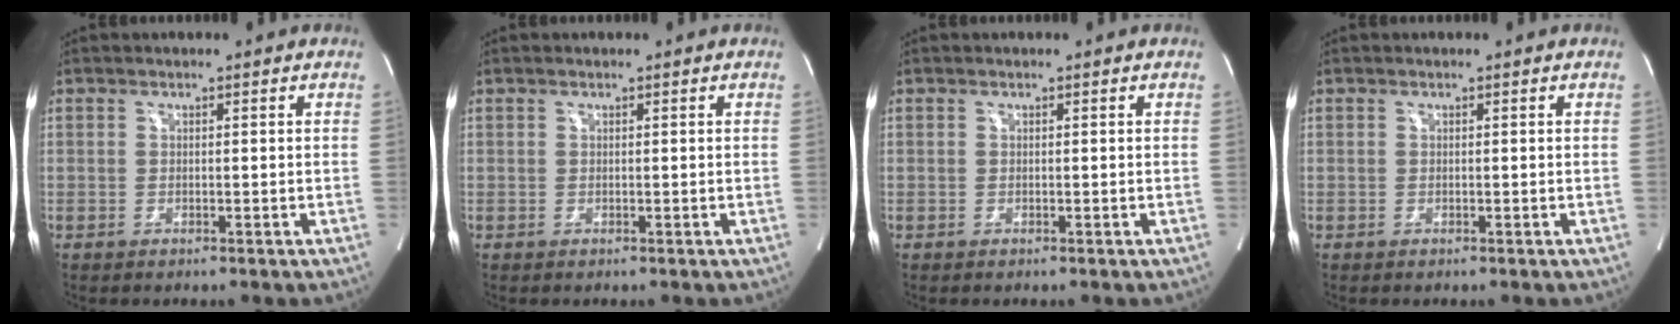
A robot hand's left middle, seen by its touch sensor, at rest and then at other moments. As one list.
[{"total": 0.0}, {"total": 0.0}, {"total": 0.0}]